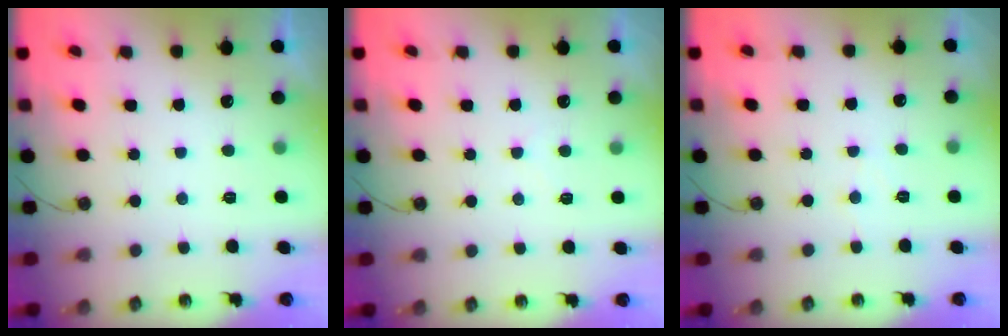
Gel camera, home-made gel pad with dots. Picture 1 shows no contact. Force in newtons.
{"total": 2.9, "press": 2.9, "slide": 0.5}
{"total": 3.4, "press": 3.3, "slide": 0.5}